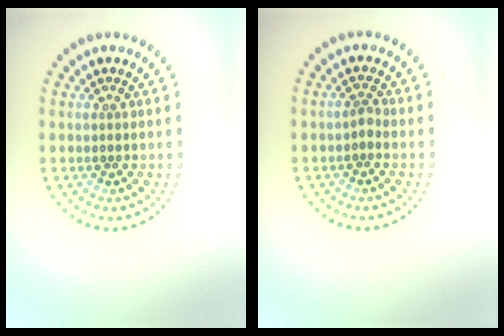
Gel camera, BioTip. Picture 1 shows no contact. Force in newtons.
{"total": 0.9, "press": 0.7, "slide": 0.7}